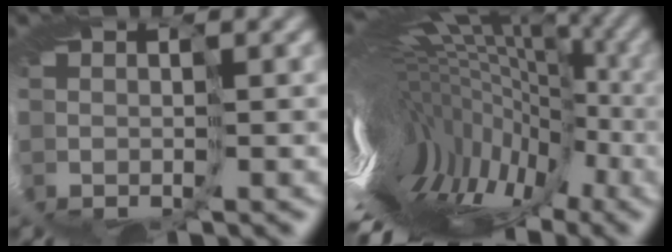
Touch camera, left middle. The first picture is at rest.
{"total": 17.0, "force": [-2.5, 8.8, 14.4], "torque": [-0.219, 0.049, -0.010]}